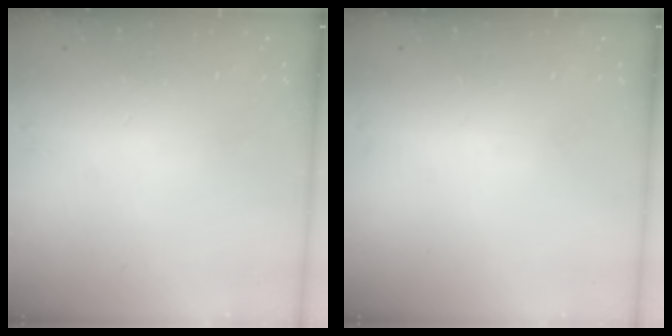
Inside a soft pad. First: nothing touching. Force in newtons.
{"total": 0.0}